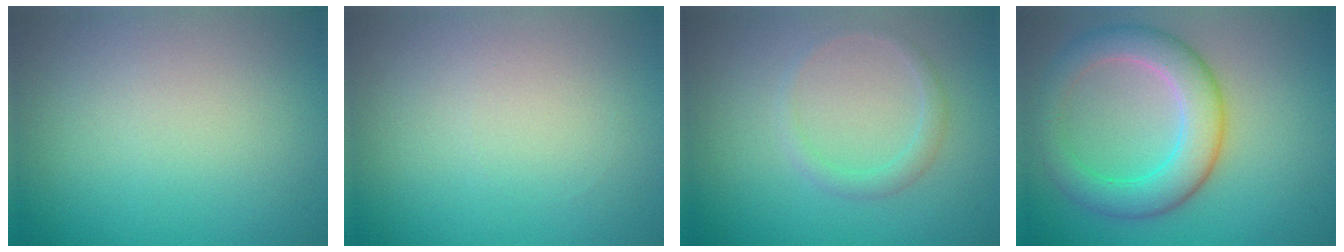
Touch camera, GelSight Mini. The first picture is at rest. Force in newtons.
{"total": 0.0}
{"total": 1.4, "press": 1.4, "slide": 0.1}
{"total": 5.7, "press": 5.7, "slide": 0.1}